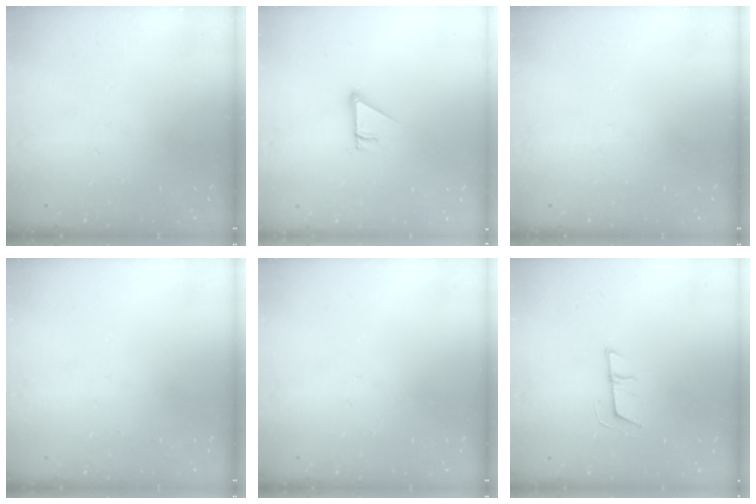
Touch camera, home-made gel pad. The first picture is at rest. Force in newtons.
{"total": 2.7, "press": 2.7, "slide": 0.1}
{"total": 0.0}
{"total": 0.0}
{"total": 0.0}
{"total": 5.7, "press": 5.6, "slide": 1.0}